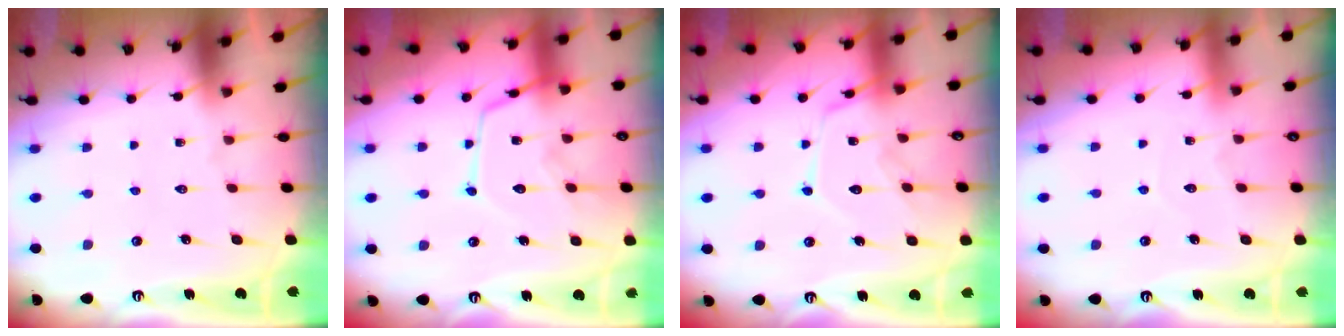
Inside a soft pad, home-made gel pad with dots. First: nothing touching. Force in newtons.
{"total": 14.6, "press": 14.5, "slide": 1.2}
{"total": 11.9, "press": 11.9, "slide": 0.3}
{"total": 3.7, "press": 3.7, "slide": 0.3}